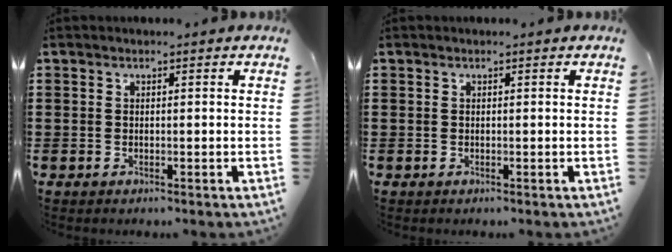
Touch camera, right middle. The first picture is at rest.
{"total": 0.0}